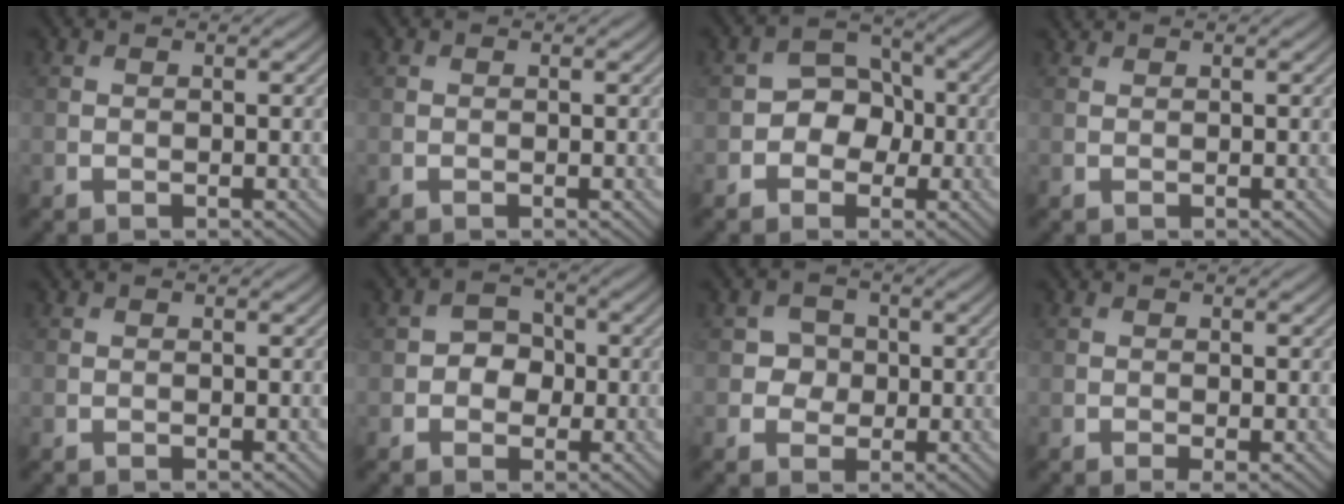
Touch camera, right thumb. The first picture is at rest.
{"total": 0.0}
{"total": 4.8, "force": [-1.0, 3.9, 2.6], "torque": [-0.022, 0.003, -0.032]}
{"total": 0.5, "force": [0.5, 0.0, 0.0], "torque": [-0.001, 0.004, 0.012]}
{"total": 0.0}
{"total": 3.2, "force": [-0.4, 2.8, 1.6], "torque": [-0.018, 0.002, -0.019]}
{"total": 2.6, "force": [-0.1, 2.5, 0.8], "torque": [-0.014, -0.001, -0.010]}
{"total": 0.7, "force": [-0.3, 0.1, 0.6], "torque": [-0.010, -0.005, -0.006]}